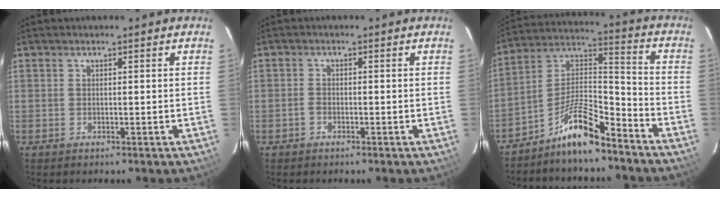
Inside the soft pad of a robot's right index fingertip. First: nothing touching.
{"total": 1.1, "force": [-0.8, 0.6, 0.4], "torque": [-0.007, 0.003, -0.015]}
{"total": 11.4, "force": [-8.8, 2.3, 6.8], "torque": [-0.145, 0.033, -0.163]}